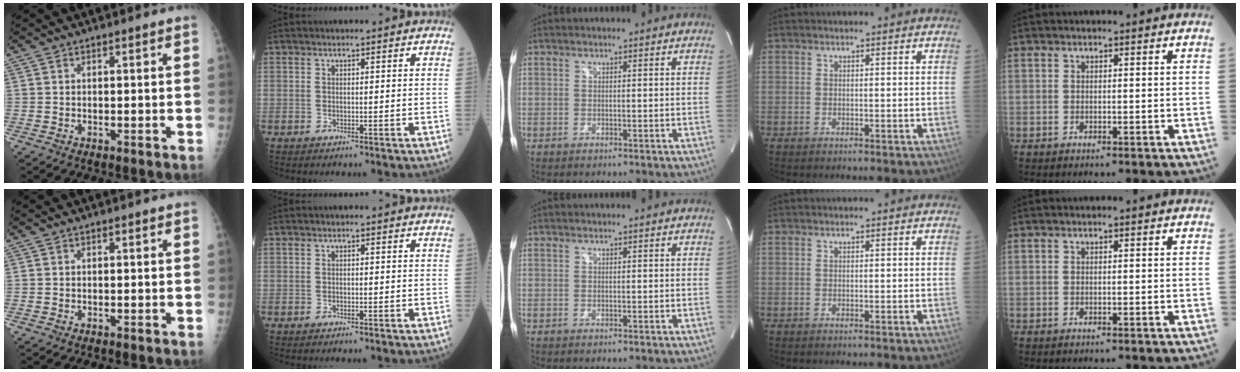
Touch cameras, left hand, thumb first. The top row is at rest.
{}